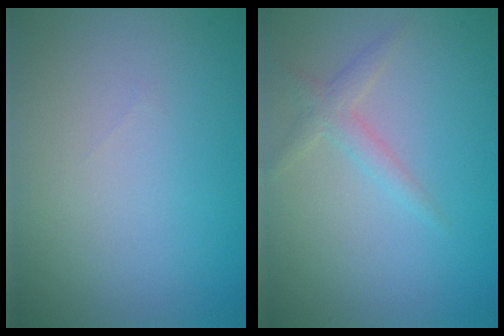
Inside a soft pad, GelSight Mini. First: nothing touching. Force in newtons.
{"total": 1.7, "press": 1.6, "slide": 0.1}